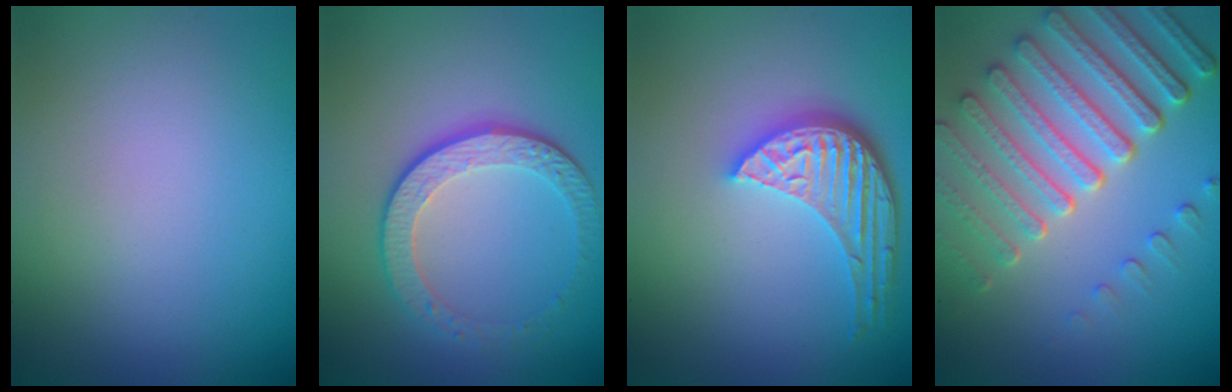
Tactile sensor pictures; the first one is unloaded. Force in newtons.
{"total": 4.2, "press": 3.1, "slide": 2.8}
{"total": 5.1, "press": 3.8, "slide": 3.4}
{"total": 7.6, "press": 5.7, "slide": 5.1}